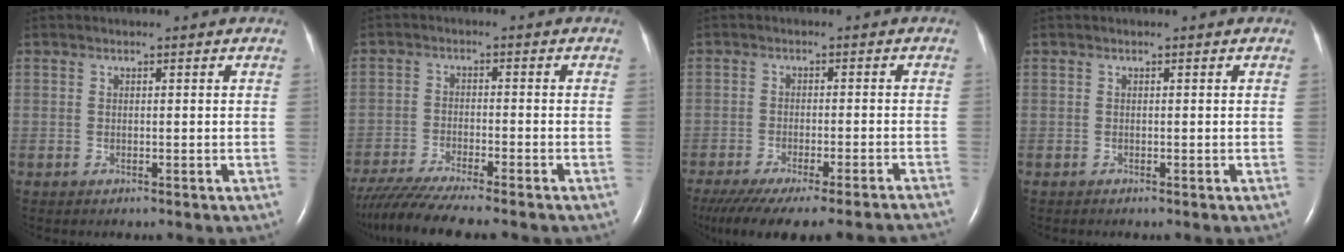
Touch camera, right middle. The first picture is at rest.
{"total": 11.0, "force": [-9.5, 0.0, 5.7], "torque": [-0.090, -0.028, -0.152]}
{"total": 21.1, "force": [-18.7, 1.3, 9.6], "torque": [-0.136, -0.051, -0.251]}
{"total": 0.0}